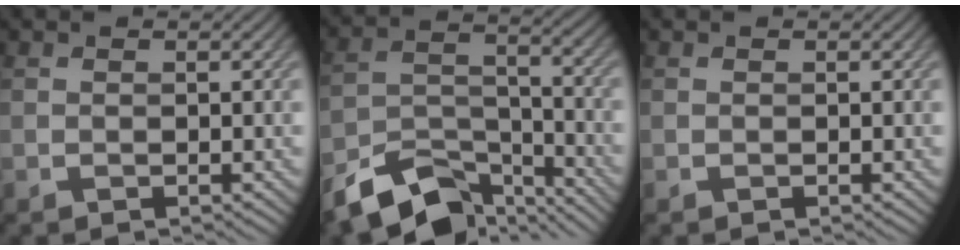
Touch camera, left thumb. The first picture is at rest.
{"total": 11.2, "force": [-8.6, 4.6, 5.5], "torque": [-0.100, -0.012, -0.158]}
{"total": 0.0}